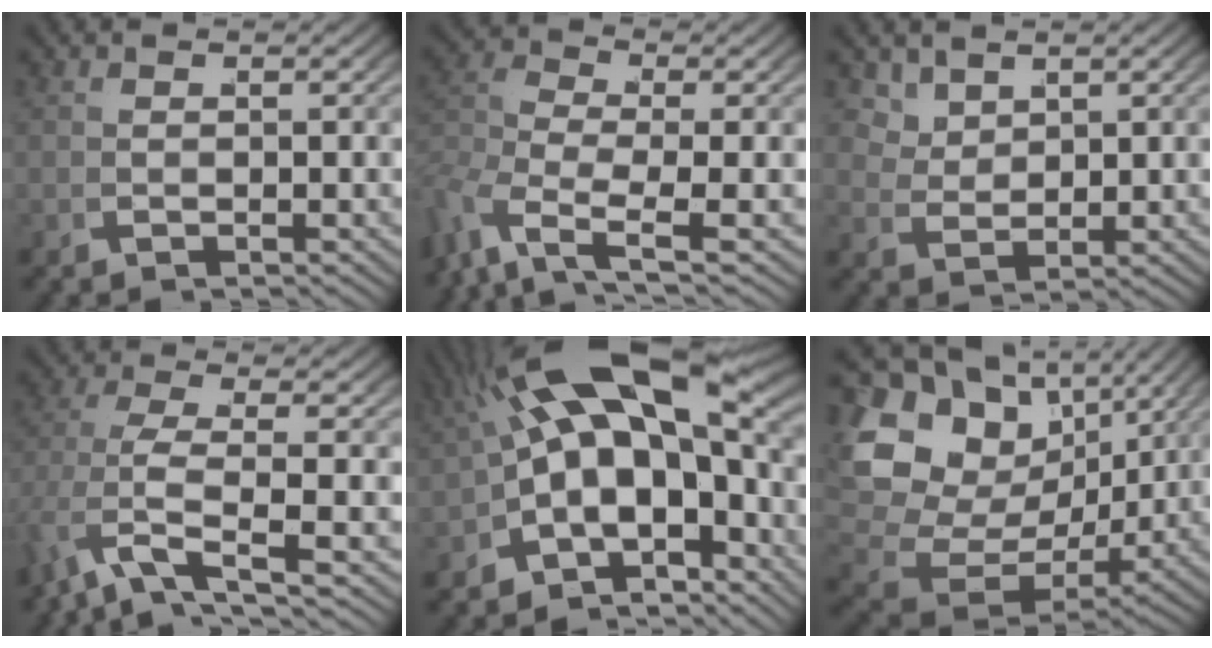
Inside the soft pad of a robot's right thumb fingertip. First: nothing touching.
{"total": 7.0, "force": [-1.1, 4.7, 5.0], "torque": [-0.144, -0.036, -0.001]}
{"total": 2.5, "force": [2.1, 1.0, 0.9], "torque": [-0.018, -0.007, 0.053]}
{"total": 5.0, "force": [-1.4, 2.5, 4.1], "torque": [-0.113, -0.030, -0.001]}
{"total": 14.1, "force": [-0.2, 8.8, 11.0], "torque": [-0.200, -0.028, 0.004]}
{"total": 14.1, "force": [1.6, 10.5, 9.2], "torque": [-0.209, -0.038, 0.037]}